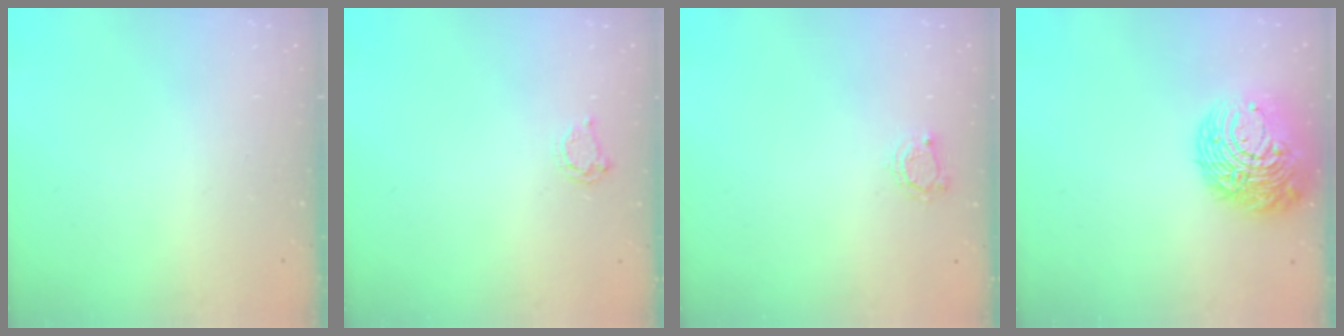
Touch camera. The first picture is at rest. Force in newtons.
{"total": 3.8, "press": 3.8, "slide": 0.4}
{"total": 3.9, "press": 3.9, "slide": 0.5}
{"total": 16.5, "press": 16.4, "slide": 1.6}